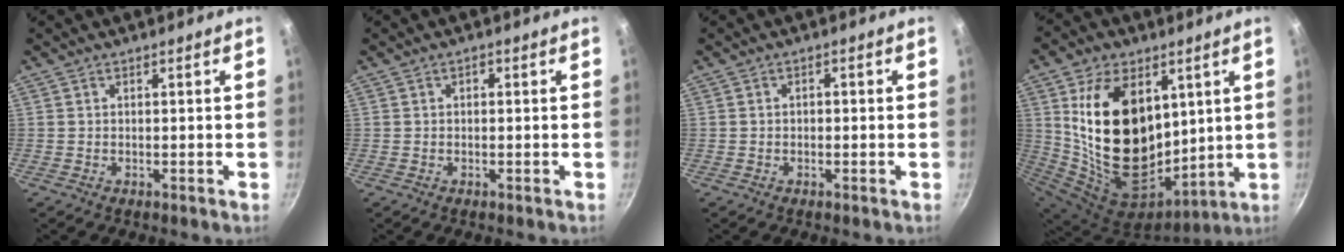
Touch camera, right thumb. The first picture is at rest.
{"total": 0.9, "force": [0.1, 0.6, 0.6], "torque": [-0.009, 0.009, 0.001]}
{"total": 1.1, "force": [-0.3, 0.8, 0.7], "torque": [-0.012, 0.007, -0.005]}
{"total": 25.7, "force": [7.3, 16.5, 18.3], "torque": [-0.306, -0.048, 0.143]}